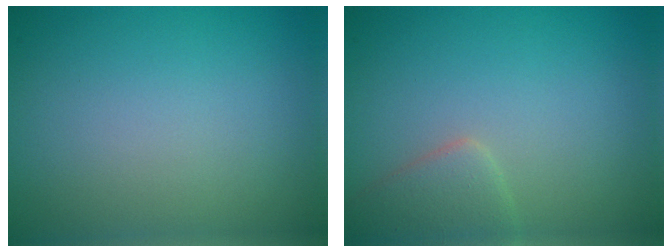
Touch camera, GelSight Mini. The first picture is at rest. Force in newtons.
{"total": 2.4, "press": 2.4, "slide": 0.1}